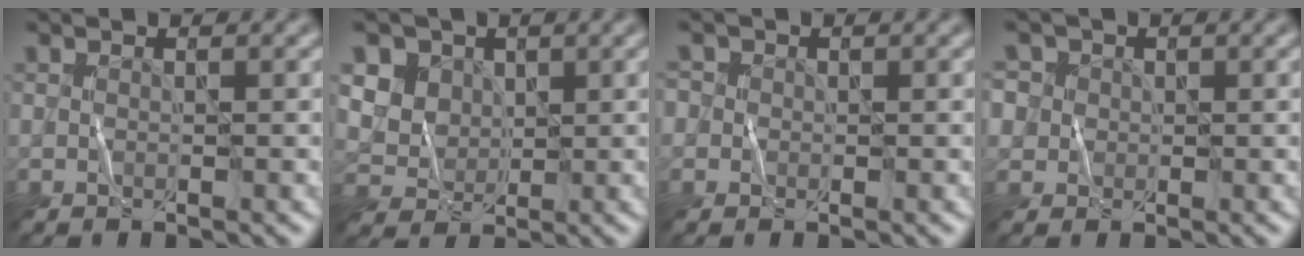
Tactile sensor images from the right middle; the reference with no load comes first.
{"total": 7.6, "force": [3.9, 6.0, 2.8], "torque": [-0.071, 0.023, 0.060]}
{"total": 1.7, "force": [0.4, 1.6, 0.2], "torque": [0.006, 0.003, -0.020]}
{"total": 4.1, "force": [1.6, 3.7, 0.9], "torque": [-0.024, 0.022, 0.007]}